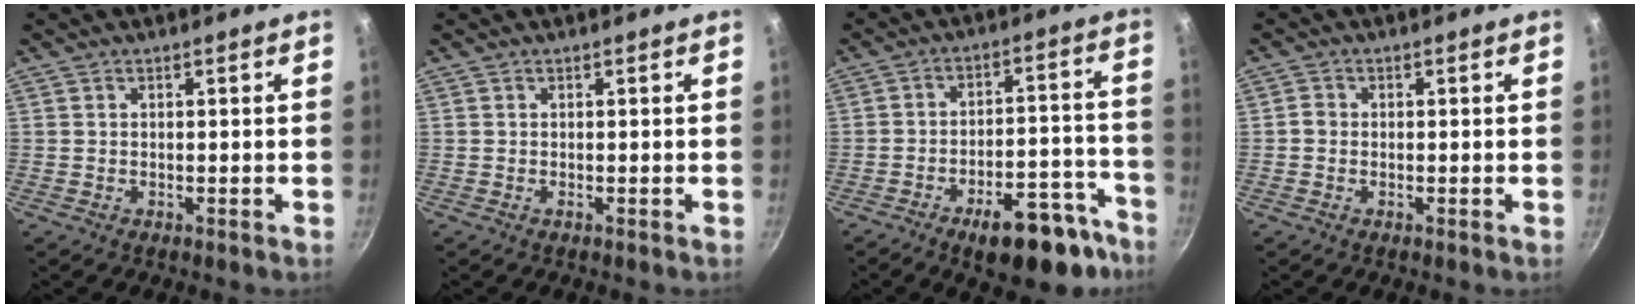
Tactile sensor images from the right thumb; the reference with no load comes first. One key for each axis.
{"total": 0.0}
{"total": 15.2, "fx": -10.1, "fy": 5.7, "fz": 9.8, "tx": -0.109, "ty": 0.085, "tz": -0.147}
{"total": 1.5, "fx": -0.2, "fy": 1.3, "fz": 0.7, "tx": -0.006, "ty": 0.004, "tz": -0.008}